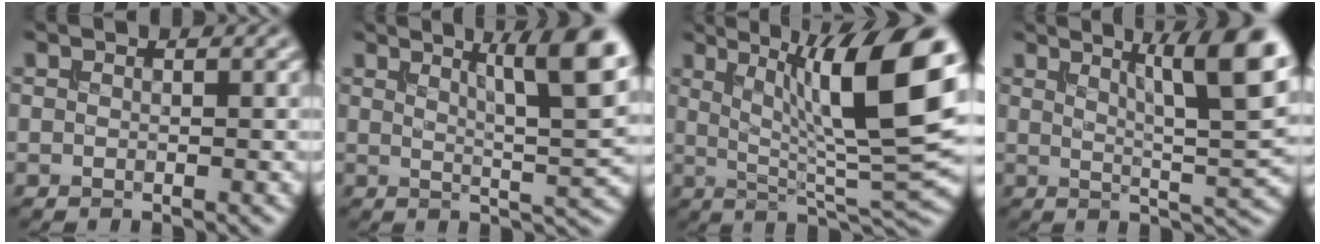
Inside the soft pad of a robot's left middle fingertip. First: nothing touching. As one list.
[{"total": 8.7, "force": [4.2, 1.7, 7.4], "torque": [-0.081, 0.014, 0.059]}, {"total": 12.4, "force": [3.7, 2.6, 11.6], "torque": [-0.169, 0.002, 0.065]}, {"total": 9.6, "force": [4.4, 1.9, 8.3], "torque": [-0.095, 0.014, 0.063]}]